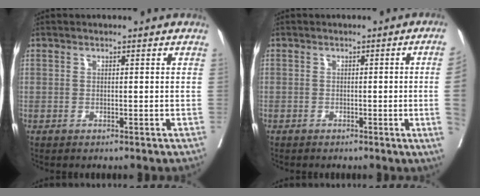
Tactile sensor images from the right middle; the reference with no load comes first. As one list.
[{"total": 5.2, "force": [-0.8, -1.9, 4.8], "torque": [-0.050, -0.011, -0.011]}]